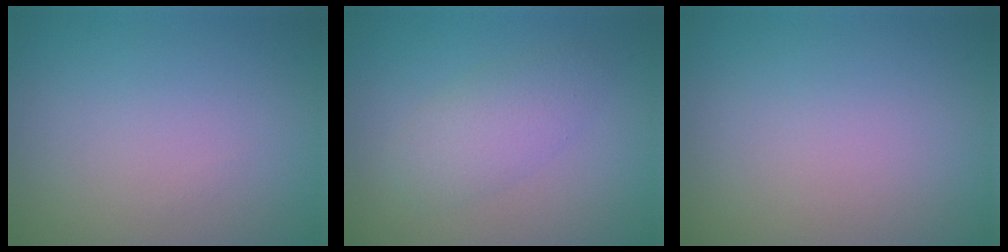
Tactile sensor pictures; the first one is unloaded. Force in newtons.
{"total": 2.9, "press": 2.9, "slide": 0.1}
{"total": 0.0}